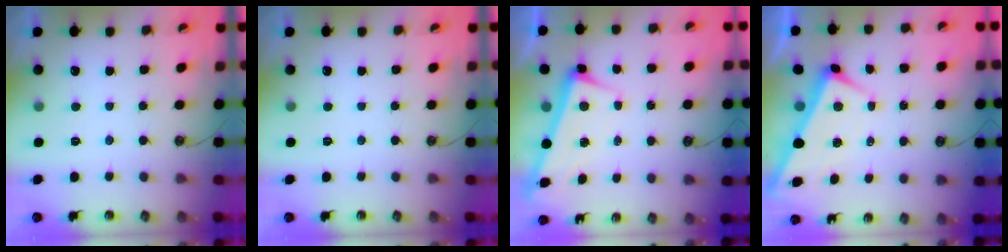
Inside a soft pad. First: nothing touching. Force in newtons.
{"total": 0.0}
{"total": 2.6, "press": 2.5, "slide": 0.7}
{"total": 2.8, "press": 2.8, "slide": 0.6}